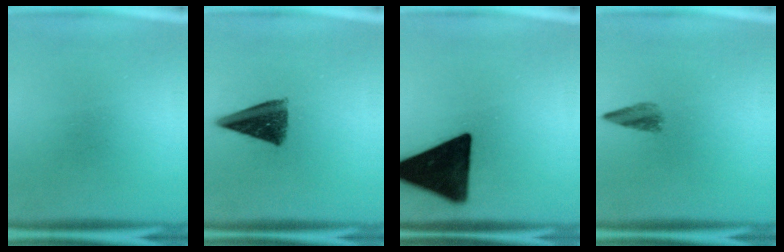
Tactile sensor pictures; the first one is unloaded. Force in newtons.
{"total": 9.5}
{"total": 19.4}
{"total": 2.6}